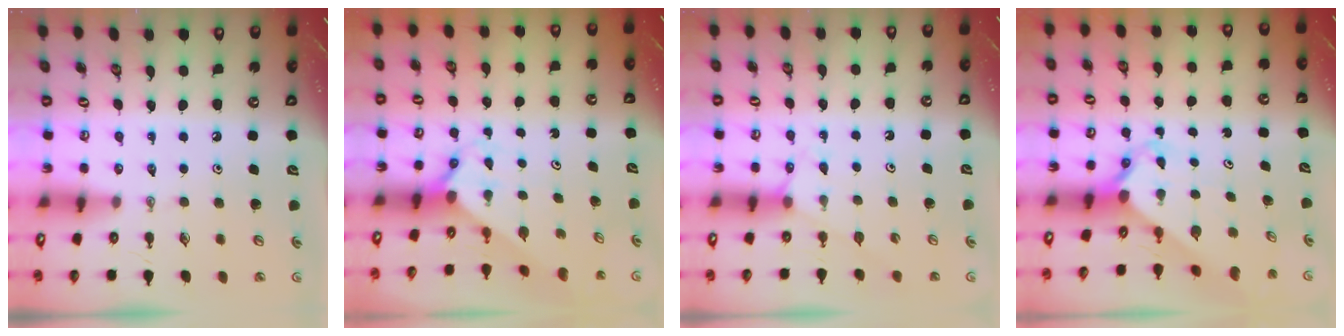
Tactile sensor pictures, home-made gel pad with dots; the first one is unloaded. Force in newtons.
{"total": 1.8, "press": 1.8, "slide": 0.1}
{"total": 5.4, "press": 5.3, "slide": 0.7}
{"total": 2.3, "press": 2.3, "slide": 0.2}